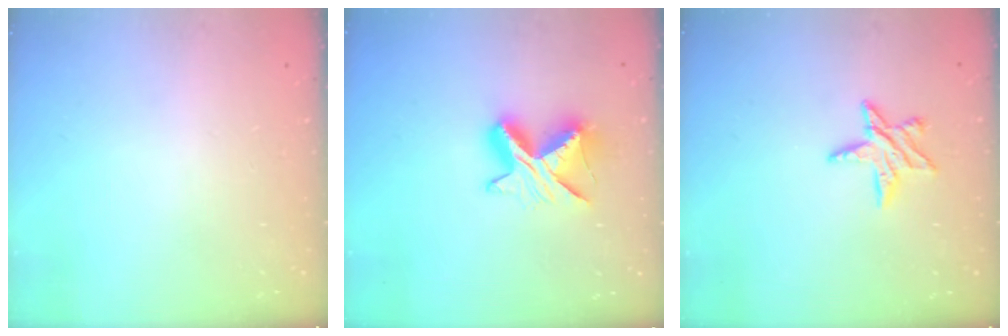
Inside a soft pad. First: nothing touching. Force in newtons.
{"total": 9.4, "press": 9.3, "slide": 0.7}
{"total": 7.2, "press": 7.2, "slide": 0.5}